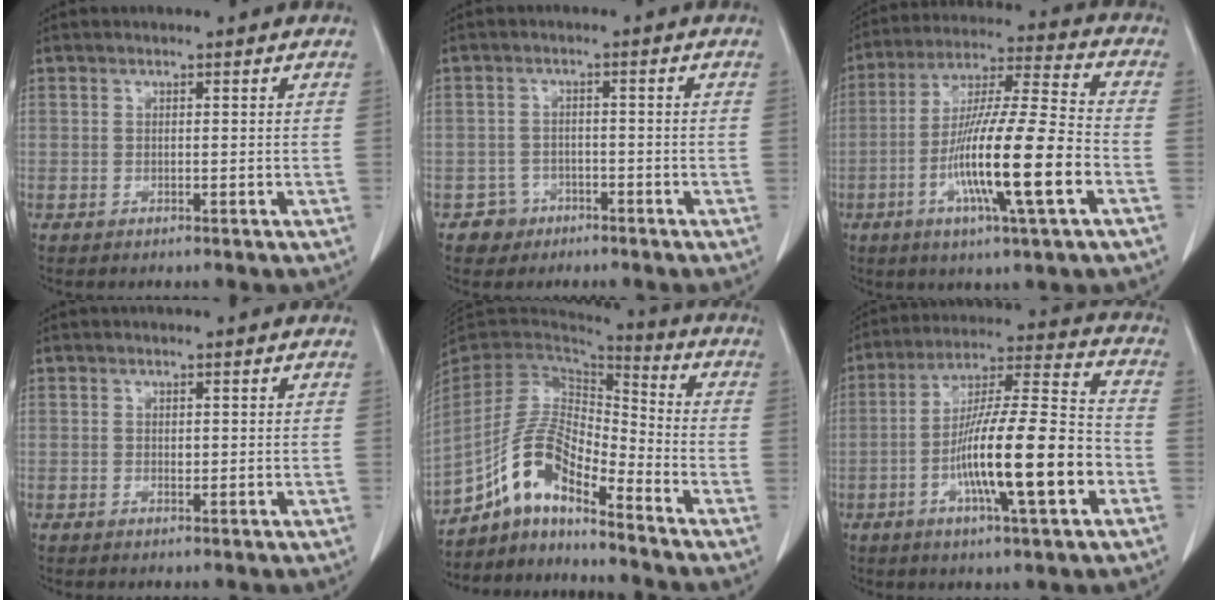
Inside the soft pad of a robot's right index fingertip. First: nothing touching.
{"total": 3.3, "force": [-1.9, 2.6, -0.3], "torque": [0.009, 0.015, -0.031]}
{"total": 17.1, "force": [-5.4, 0.5, 16.2], "torque": [-0.300, -0.010, -0.094]}
{"total": 0.6, "force": [0.1, 0.5, 0.4], "torque": [-0.008, 0.000, 0.004]}
{"total": 12.1, "force": [-8.6, 3.3, 8.0], "torque": [-0.165, 0.024, -0.163]}
{"total": 17.3, "force": [-5.3, 1.6, 16.4], "torque": [-0.287, 0.001, -0.085]}